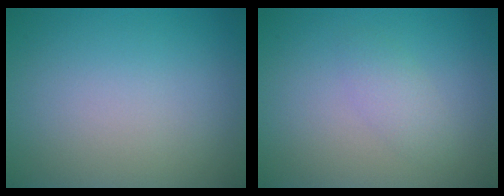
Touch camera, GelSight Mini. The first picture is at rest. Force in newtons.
{"total": 1.5, "press": 1.5, "slide": 0.0}